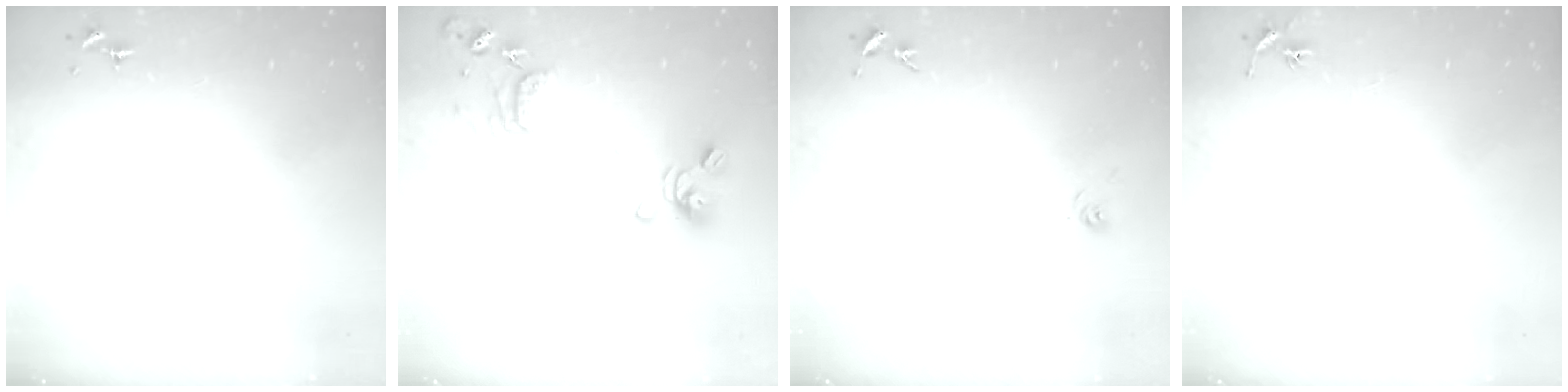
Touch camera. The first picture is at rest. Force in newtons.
{"total": 13.1, "press": 13.0, "slide": 1.3}
{"total": 5.8, "press": 5.8, "slide": 0.5}
{"total": 2.9, "press": 2.9, "slide": 0.3}